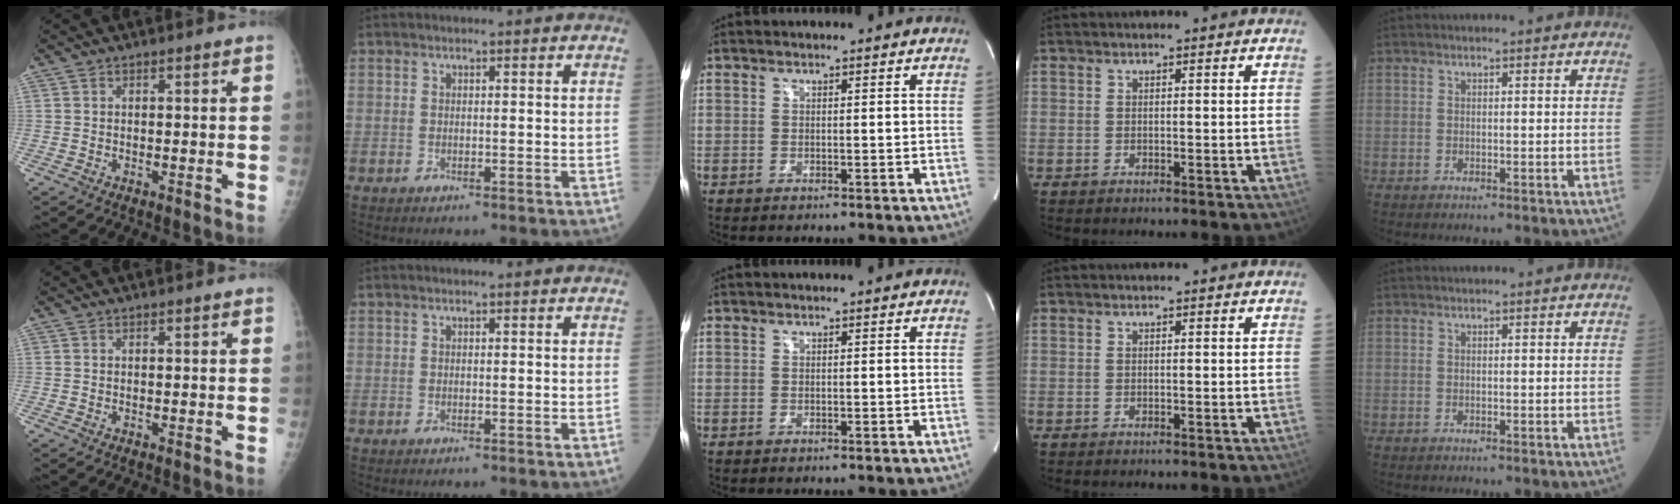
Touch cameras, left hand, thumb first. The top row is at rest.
{}